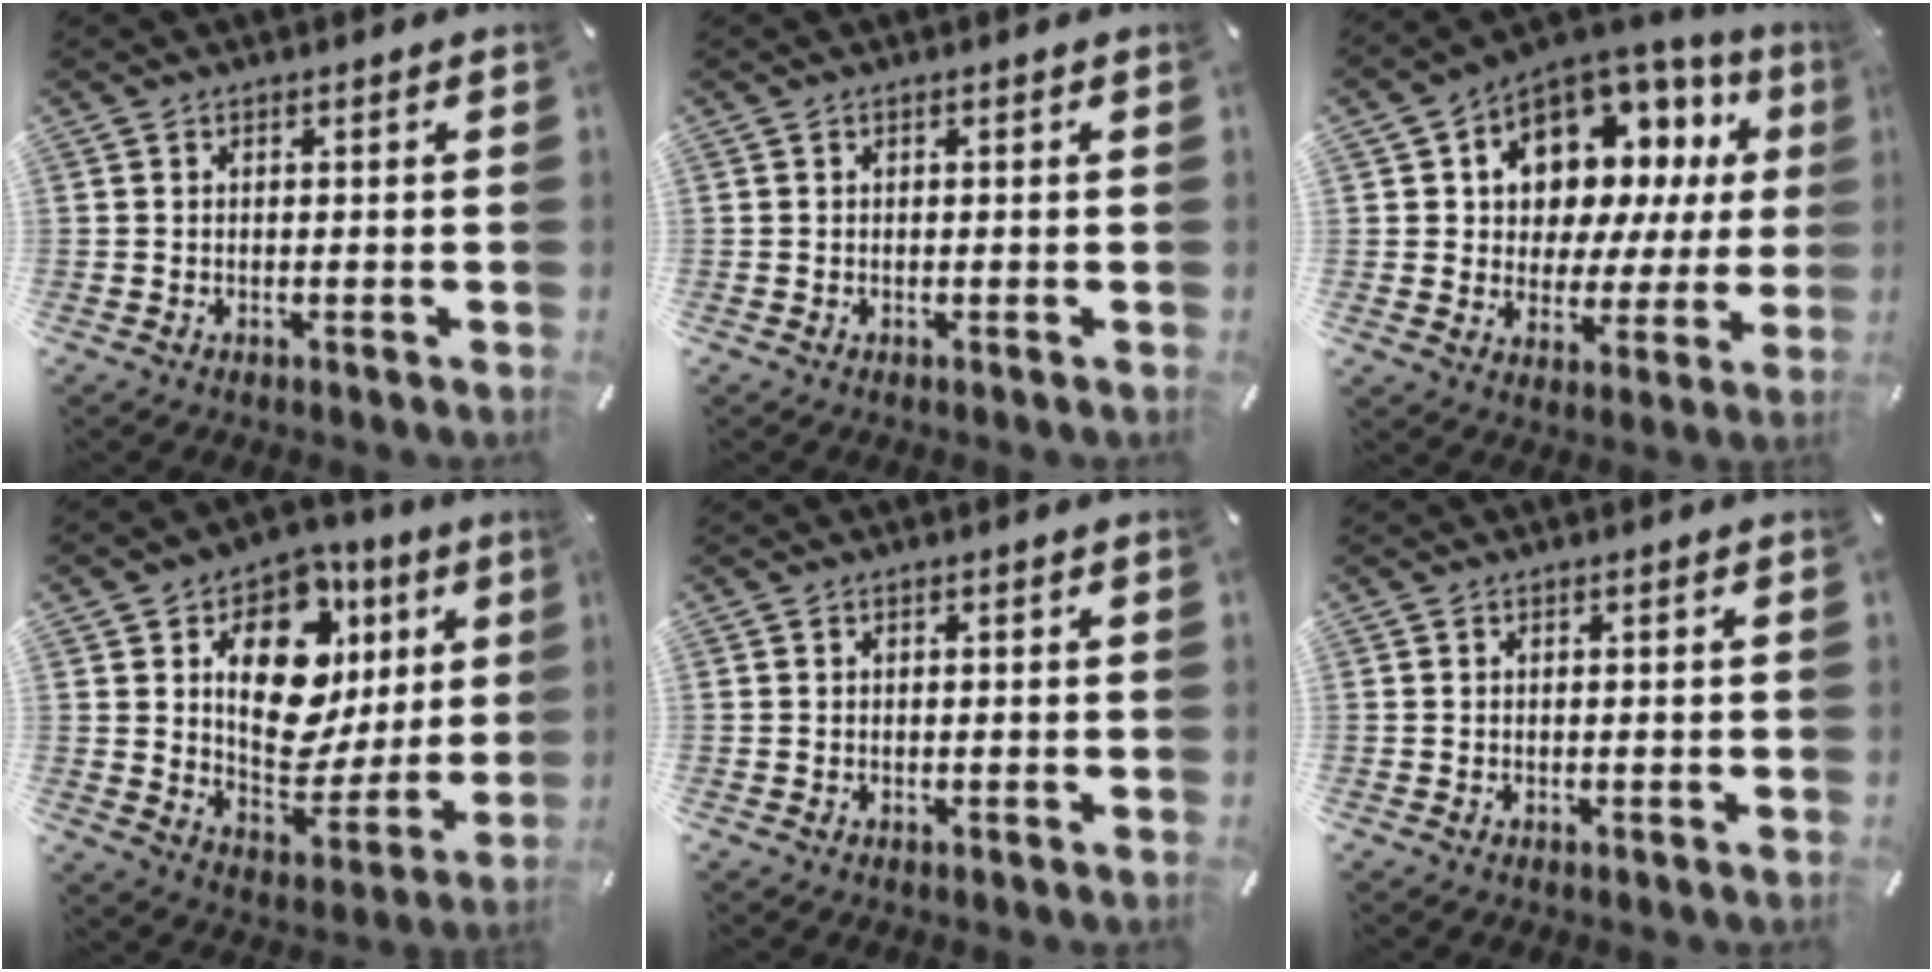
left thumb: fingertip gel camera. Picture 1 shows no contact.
{"total": 0.0}
{"total": 10.3, "force": [5.5, 8.1, 3.2], "torque": [-0.058, -0.057, 0.103]}
{"total": 17.5, "force": [6.0, 11.6, 11.6], "torque": [-0.161, -0.037, 0.108]}
{"total": 0.0}
{"total": 0.0}